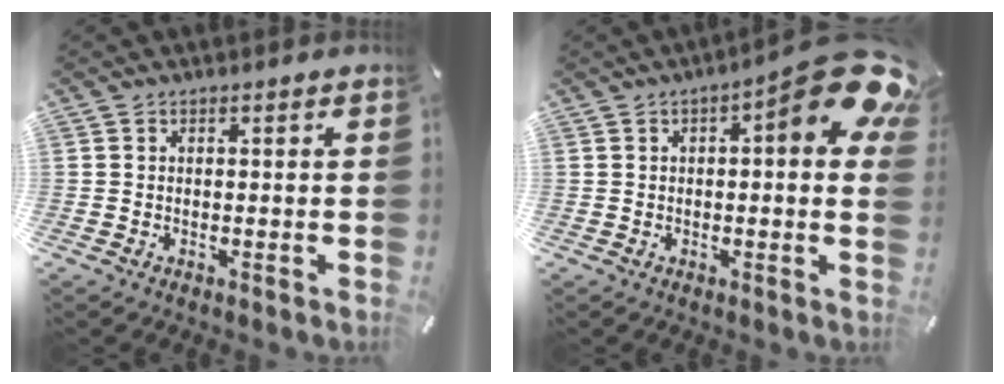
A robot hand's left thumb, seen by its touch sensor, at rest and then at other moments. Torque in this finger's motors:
{"motor_torque": [3.07, 1.93, 0.44, -0.30, 0.35]}